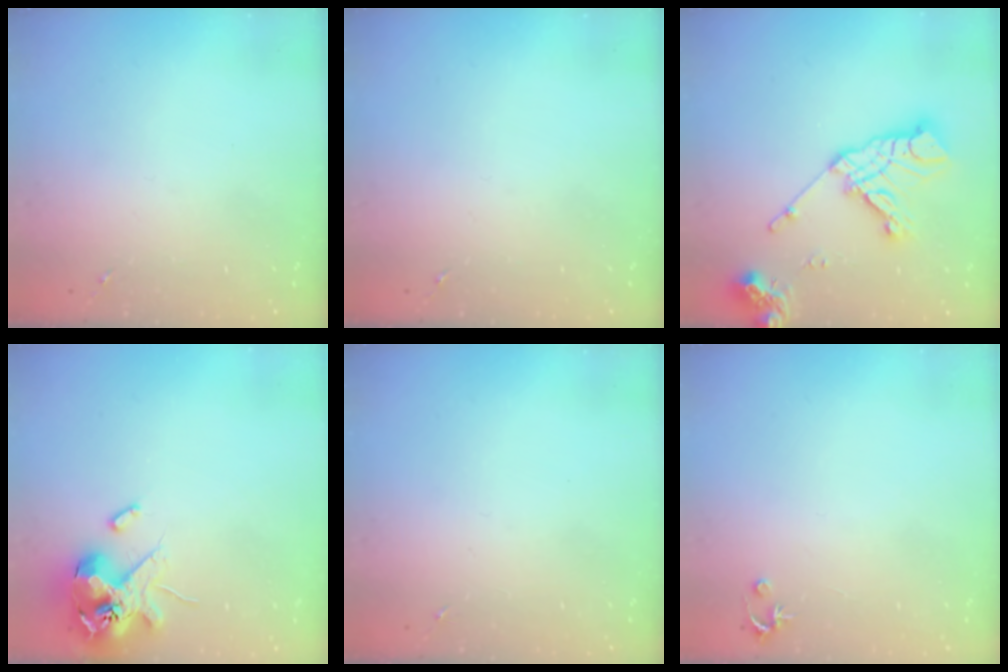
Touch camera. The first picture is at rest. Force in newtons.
{"total": 0.0}
{"total": 16.5, "press": 16.4, "slide": 2.2}
{"total": 14.7, "press": 14.5, "slide": 2.1}
{"total": 0.0}
{"total": 2.5, "press": 2.5, "slide": 0.2}